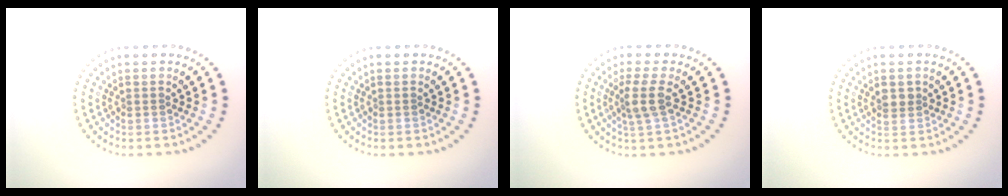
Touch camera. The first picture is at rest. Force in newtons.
{"total": 0.0}
{"total": 2.4, "press": 1.9, "slide": 1.5}
{"total": 1.4, "press": 1.3, "slide": 0.7}